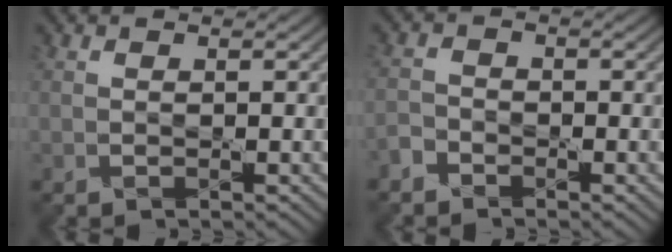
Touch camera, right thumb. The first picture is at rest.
{"total": 2.2, "force": [-2.0, 0.9, 0.2], "torque": [-0.009, 0.001, -0.052]}